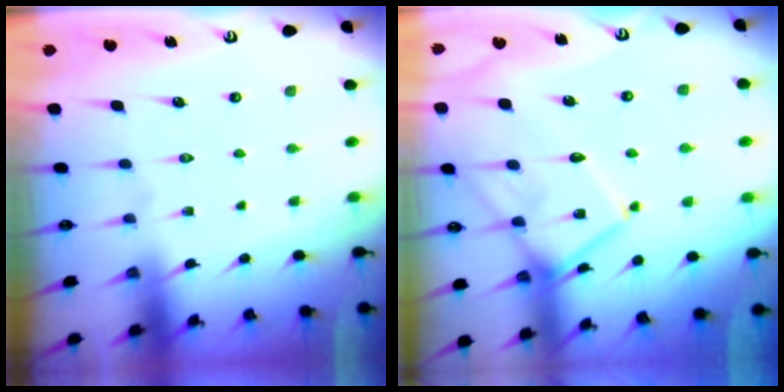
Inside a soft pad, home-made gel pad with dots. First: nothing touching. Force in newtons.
{"total": 14.7, "press": 14.6, "slide": 1.4}